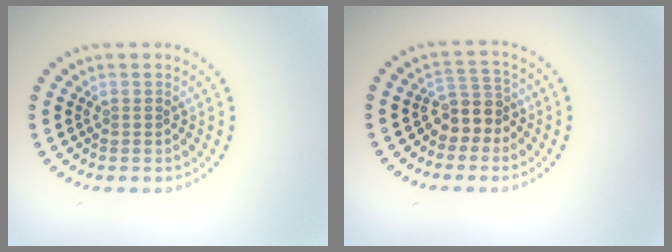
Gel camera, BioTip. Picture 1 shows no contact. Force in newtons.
{"total": 2.8, "press": 2.3, "slide": 1.5}